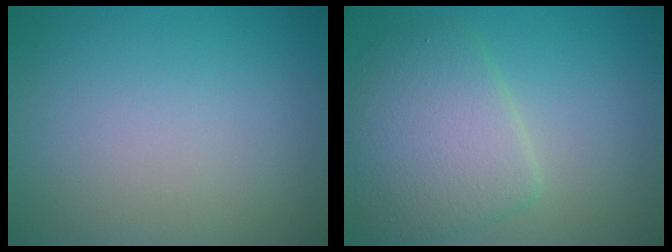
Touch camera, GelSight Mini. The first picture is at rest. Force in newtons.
{"total": 5.2, "press": 5.2, "slide": 0.1}